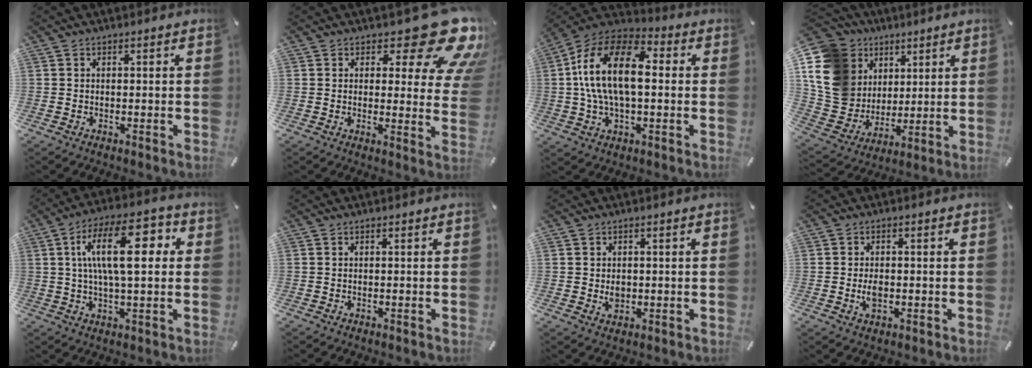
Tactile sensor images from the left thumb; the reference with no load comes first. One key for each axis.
{"total": 16.0, "fx": 9.1, "fy": 6.2, "fz": 11.6, "tx": -0.139, "ty": -0.070, "tz": 0.149}
{"total": 17.2, "fx": 1.3, "fy": 9.9, "fz": 14.0, "tx": -0.301, "ty": 0.009, "tz": 0.020}
{"total": 16.9, "fx": 5.1, "fy": 15.1, "fz": 5.8, "tx": -0.123, "ty": -0.025, "tz": 0.111}
{"total": 16.6, "fx": 3.8, "fy": 6.6, "fz": 14.7, "tx": -0.255, "ty": 0.003, "tz": 0.058}
{"total": 0.0}
{"total": 2.3, "fx": 0.0, "fy": 2.1, "fz": 1.0, "tx": -0.013, "ty": 0.001, "tz": -0.003}
{"total": 2.9, "fx": -0.4, "fy": 1.9, "fz": 2.2, "tx": -0.046, "ty": 0.000, "tz": -0.008}